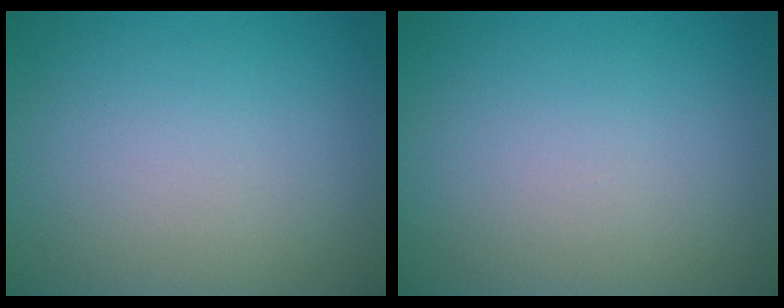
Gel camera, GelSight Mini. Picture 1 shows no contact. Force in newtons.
{"total": 0.0}